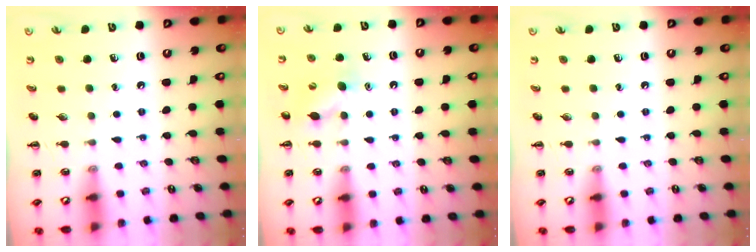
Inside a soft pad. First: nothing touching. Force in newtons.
{"total": 8.1, "press": 7.9, "slide": 1.4}
{"total": 0.0}